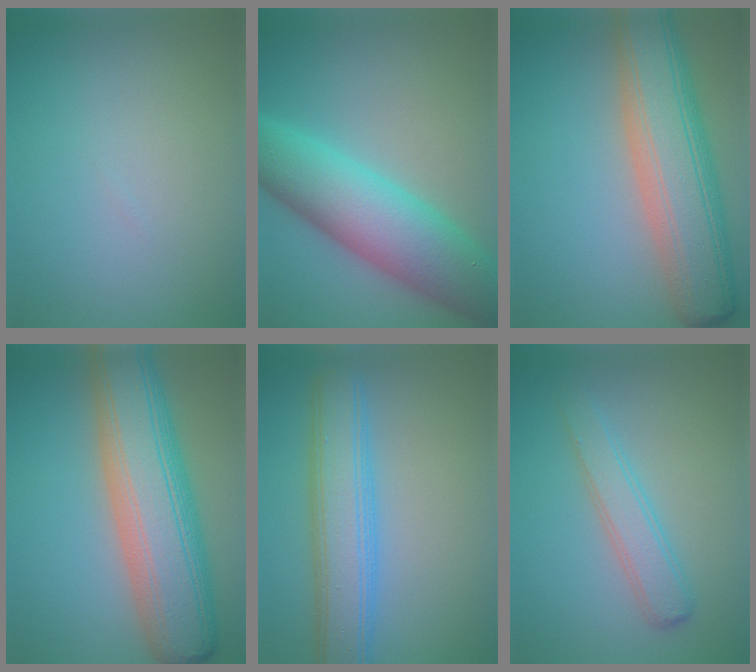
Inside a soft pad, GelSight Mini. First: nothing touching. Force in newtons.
{"total": 10.3, "press": 10.3, "slide": 0.2}
{"total": 10.2, "press": 10.2, "slide": 0.6}
{"total": 12.0, "press": 12.0, "slide": 0.5}
{"total": 6.6, "press": 6.6, "slide": 0.2}
{"total": 2.9, "press": 2.9, "slide": 0.0}